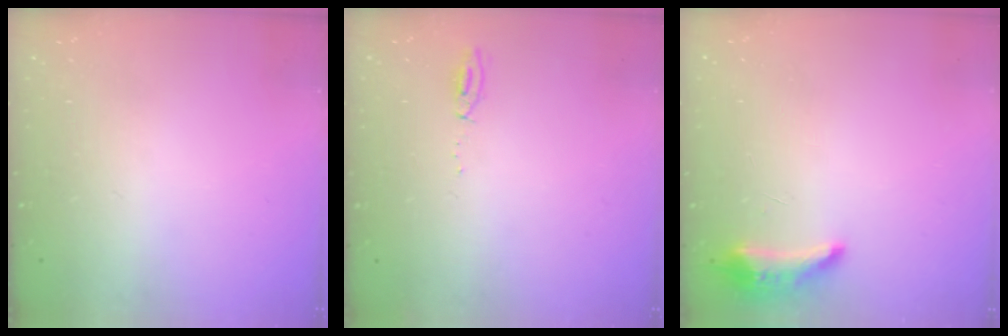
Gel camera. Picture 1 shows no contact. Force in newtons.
{"total": 4.8, "press": 4.7, "slide": 1.0}
{"total": 8.3, "press": 8.1, "slide": 1.5}